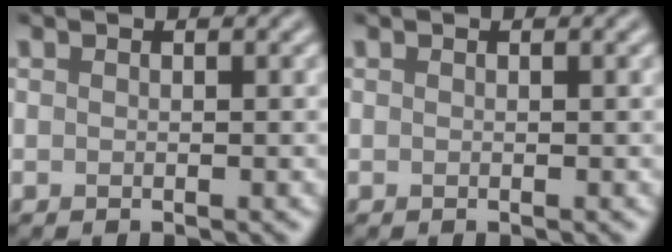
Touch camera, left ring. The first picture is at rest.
{"total": 0.0}